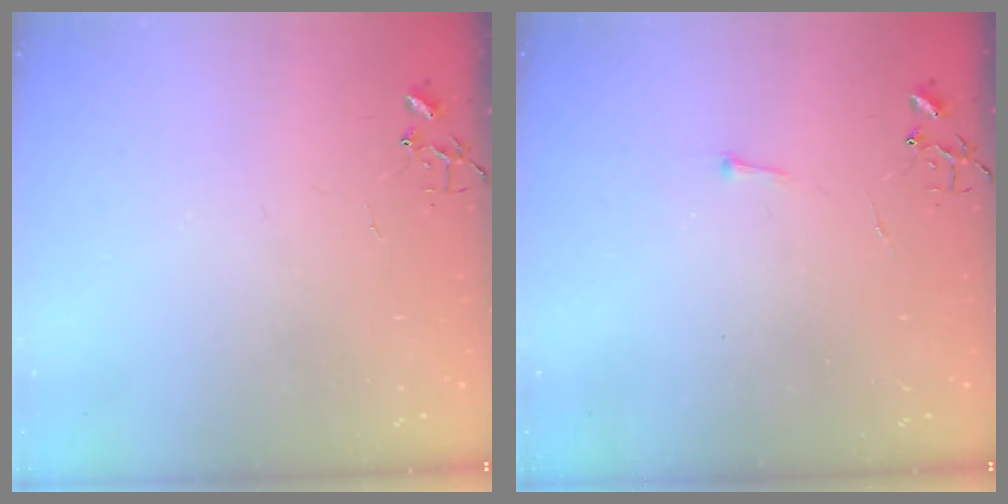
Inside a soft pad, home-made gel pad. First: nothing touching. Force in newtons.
{"total": 2.9, "press": 2.9, "slide": 0.4}